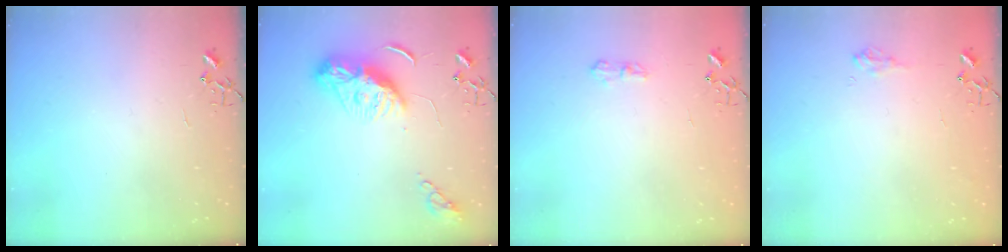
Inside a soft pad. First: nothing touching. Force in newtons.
{"total": 10.9, "press": 10.8, "slide": 1.0}
{"total": 7.7, "press": 7.7, "slide": 0.7}
{"total": 7.4, "press": 7.4, "slide": 0.9}